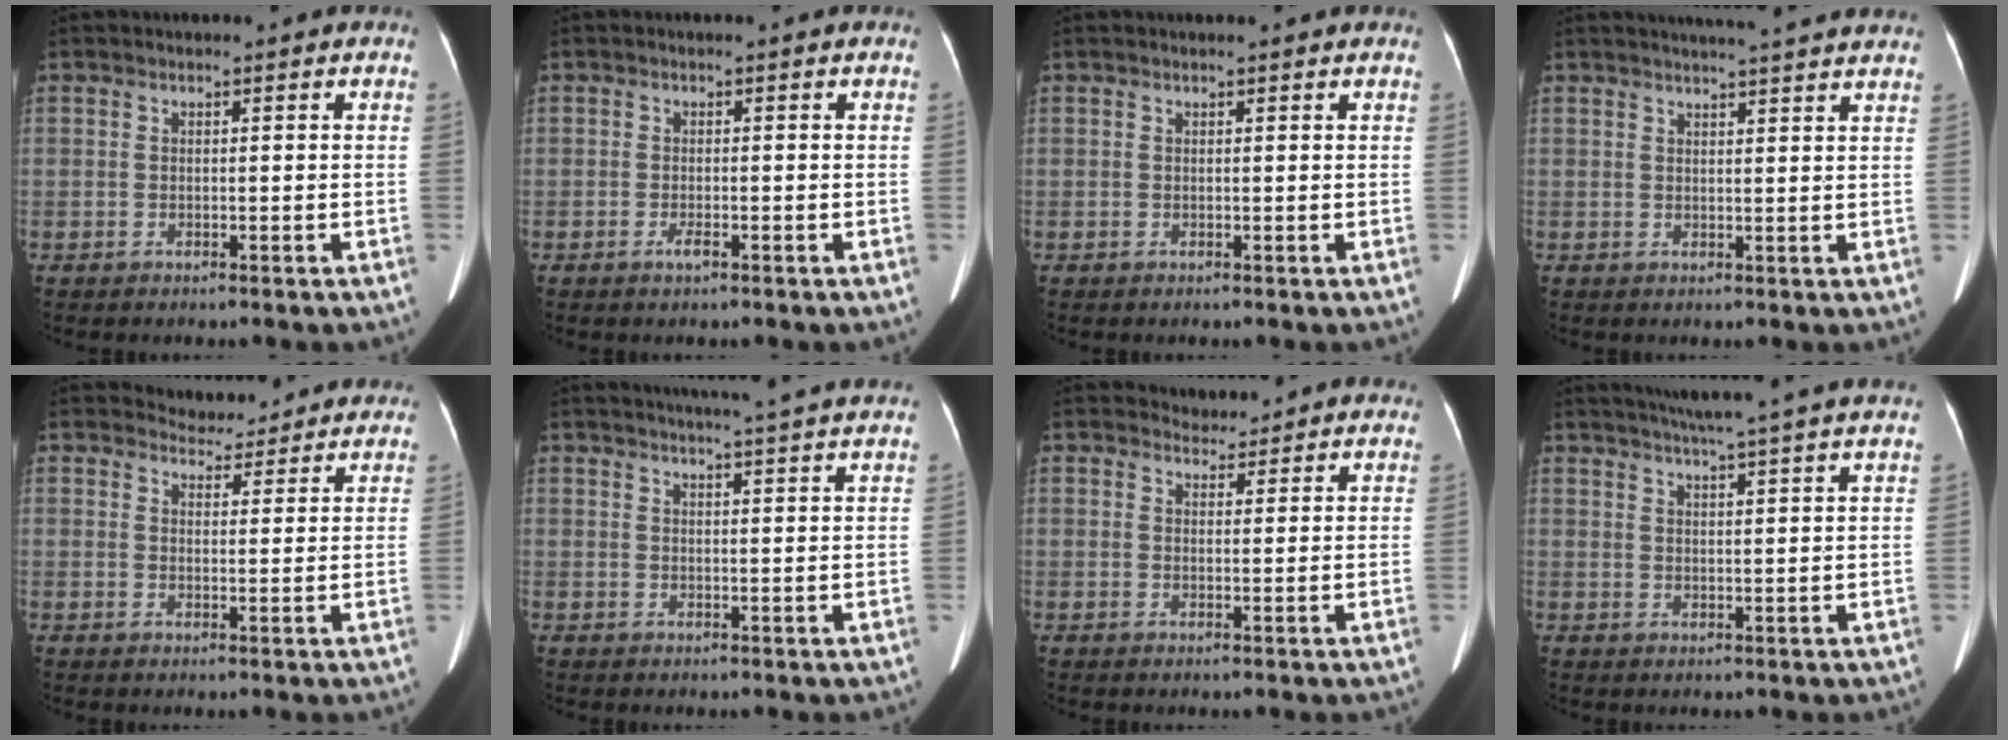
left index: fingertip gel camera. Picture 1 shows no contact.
{"total": 1.1, "force": [-0.8, 0.1, 0.8], "torque": [-0.019, -0.004, -0.015]}
{"total": 1.6, "force": [1.5, 0.1, 0.5], "torque": [-0.009, 0.009, 0.015]}
{"total": 12.6, "force": [11.5, 0.3, 5.2], "torque": [-0.071, 0.011, 0.127]}
{"total": 7.3, "force": [7.1, 1.8, -0.2], "torque": [0.016, 0.003, 0.076]}
{"total": 13.7, "force": [12.4, -0.5, 5.7], "torque": [-0.087, -0.003, 0.139]}
{"total": 4.3, "force": [4.2, 1.0, -0.4], "torque": [0.009, 0.006, 0.045]}
{"total": 17.1, "force": [15.0, -1.0, 8.2], "torque": [-0.135, 0.001, 0.189]}